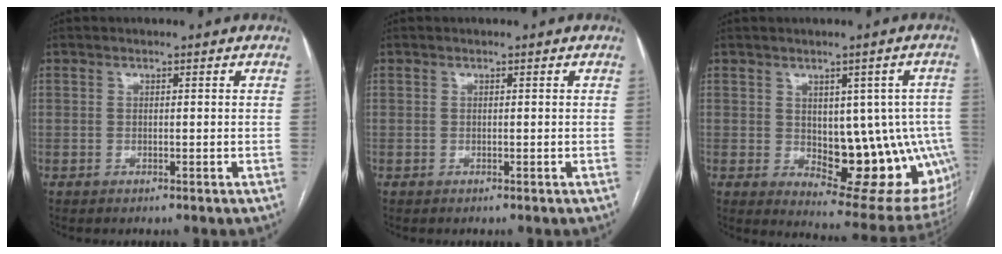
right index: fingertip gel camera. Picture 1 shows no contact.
{"total": 0.0}
{"total": 17.5, "force": [-2.1, 7.8, 15.5], "torque": [-0.135, 0.013, 0.001]}